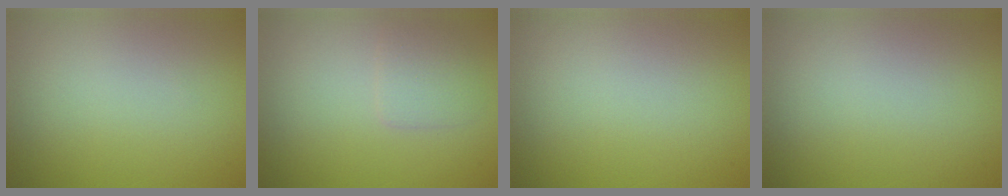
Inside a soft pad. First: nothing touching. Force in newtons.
{"total": 1.8, "press": 1.8, "slide": 0.1}
{"total": 0.0}
{"total": 0.0}